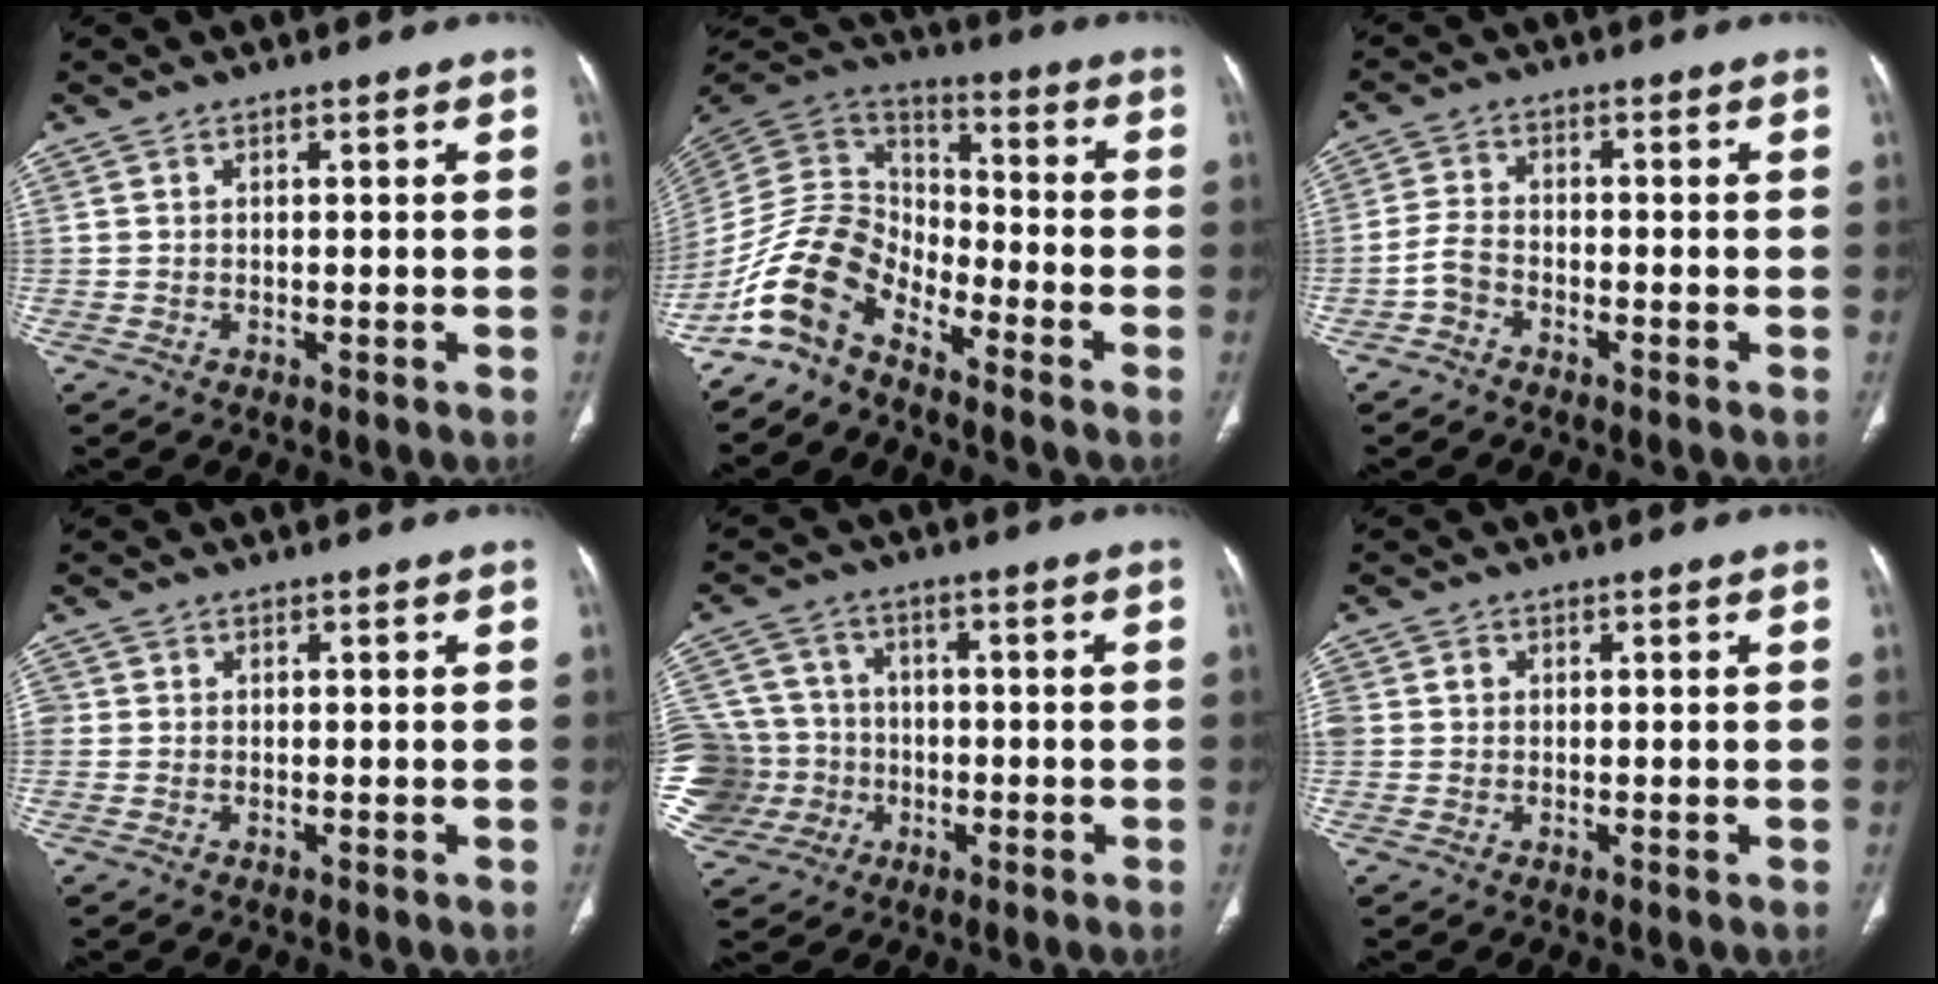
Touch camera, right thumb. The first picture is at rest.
{"total": 12.5, "force": [-8.9, 6.4, 6.0], "torque": [-0.109, 0.085, -0.189]}
{"total": 3.5, "force": [-2.1, 2.2, 1.8], "torque": [-0.039, 0.017, -0.044]}
{"total": 1.0, "force": [0.0, 0.9, 0.3], "torque": [0.000, 0.001, -0.001]}
{"total": 17.9, "force": [-3.1, 16.2, 6.8], "torque": [-0.167, 0.036, -0.044]}
{"total": 2.4, "force": [0.2, 2.2, 1.0], "torque": [-0.019, 0.010, 0.010]}